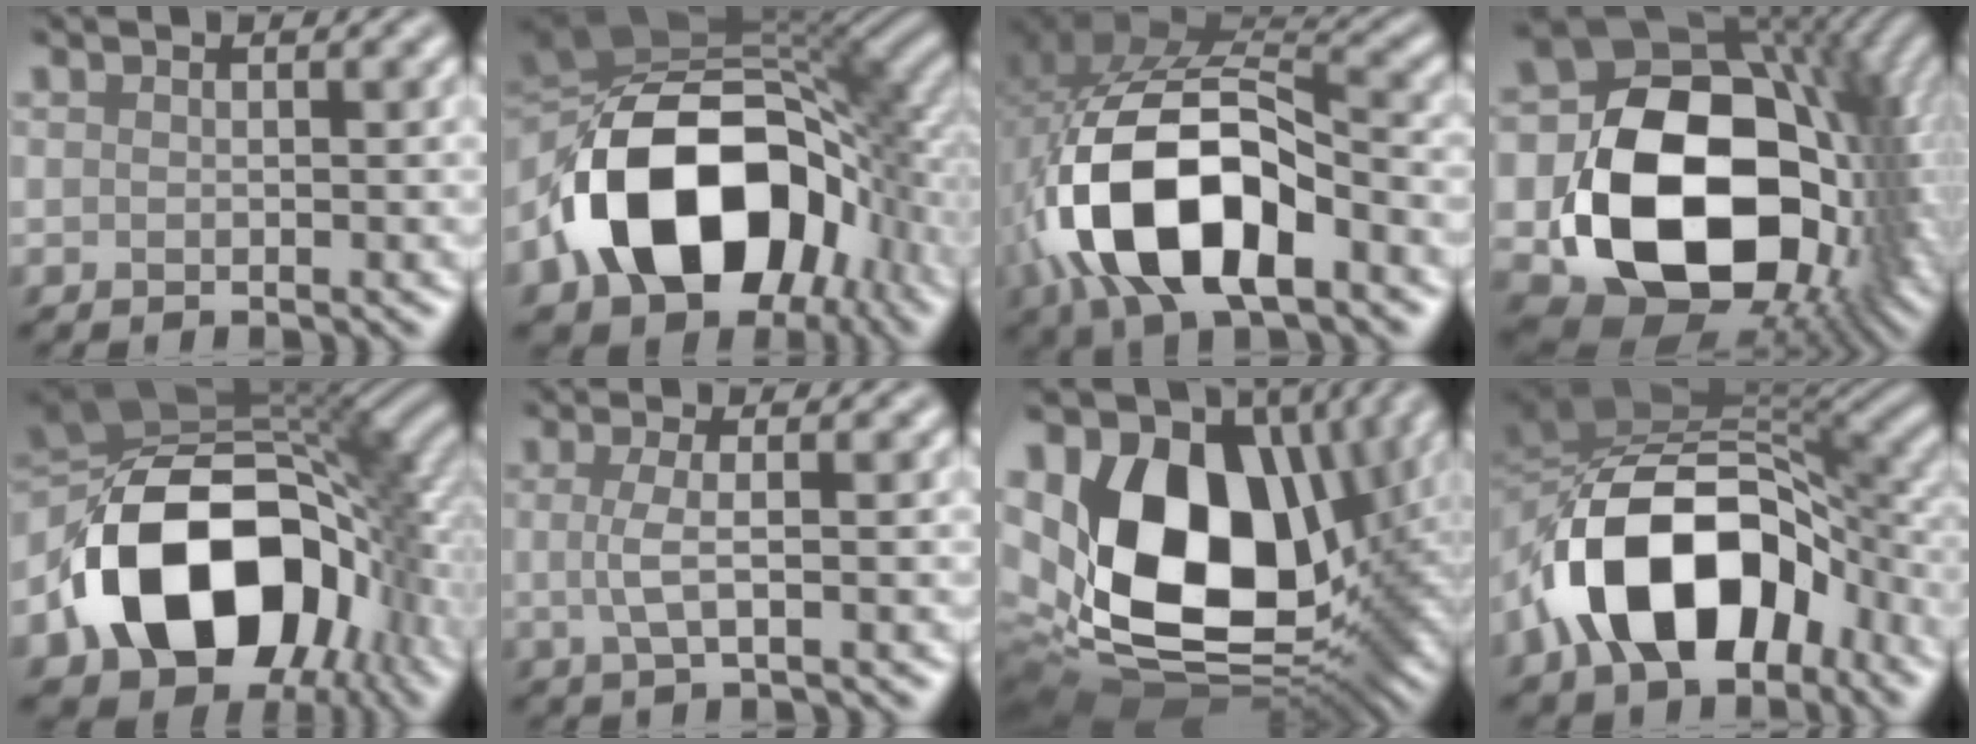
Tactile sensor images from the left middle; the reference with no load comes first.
{"total": 17.0, "force": [-4.4, 11.3, 12.0], "torque": [-0.214, -0.007, -0.077]}
{"total": 14.1, "force": [-4.5, 7.5, 11.0], "torque": [-0.212, -0.002, -0.084]}
{"total": 19.4, "force": [-2.0, 14.3, 13.0], "torque": [-0.231, -0.046, 0.000]}
{"total": 17.0, "force": [-4.2, 11.4, 11.9], "torque": [-0.209, -0.009, -0.077]}
{"total": 2.2, "force": [0.1, 0.3, 2.2], "torque": [-0.049, -0.001, 0.002]}
{"total": 17.5, "force": [2.2, 11.4, 13.1], "torque": [-0.255, -0.022, 0.057]}
{"total": 13.7, "force": [-5.1, 7.9, 9.9], "torque": [-0.159, 0.010, -0.100]}